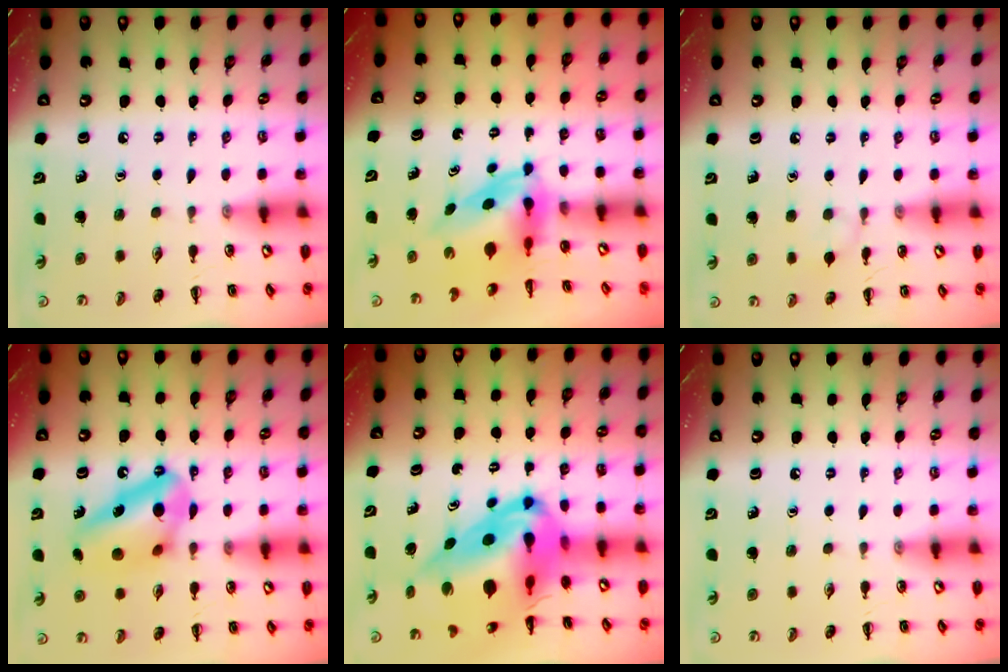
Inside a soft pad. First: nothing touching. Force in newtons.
{"total": 3.8, "press": 3.7, "slide": 1.0}
{"total": 5.4, "press": 5.1, "slide": 1.6}
{"total": 12.4, "press": 12.4, "slide": 0.2}
{"total": 16.9, "press": 16.1, "slide": 5.3}
{"total": 0.0}